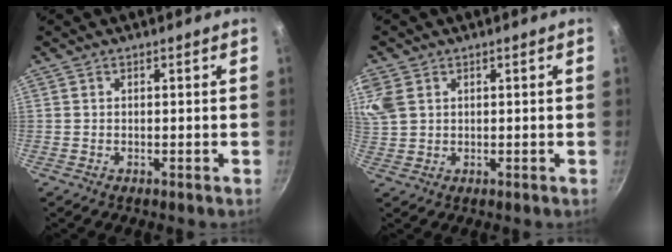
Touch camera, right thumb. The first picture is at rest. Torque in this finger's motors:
{"motor_torque": [0.24, 0.75, 1.88, 0.89, 0.26]}